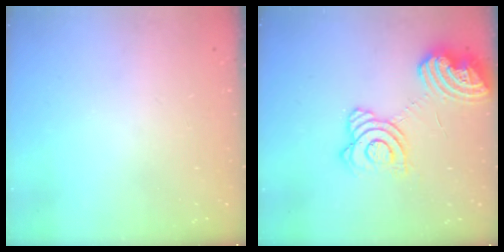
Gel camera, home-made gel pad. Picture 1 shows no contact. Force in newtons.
{"total": 18.5, "press": 18.4, "slide": 2.3}